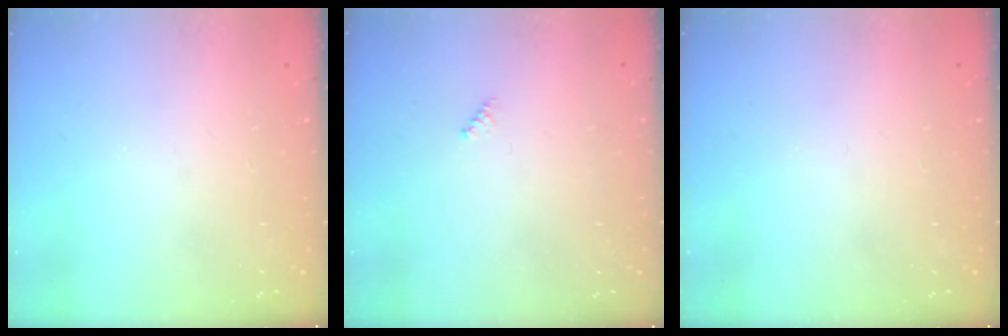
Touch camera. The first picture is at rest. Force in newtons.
{"total": 2.0, "press": 2.0, "slide": 0.2}
{"total": 0.0}